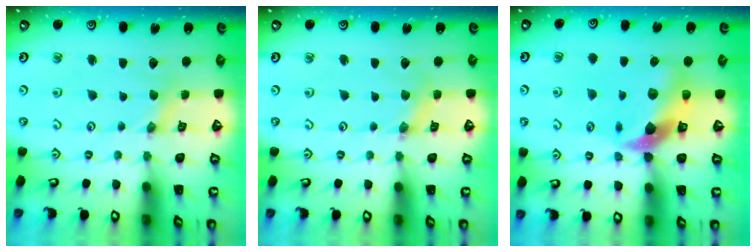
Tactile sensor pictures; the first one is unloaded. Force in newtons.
{"total": 1.7, "press": 1.7, "slide": 0.2}
{"total": 11.6, "press": 11.4, "slide": 1.7}